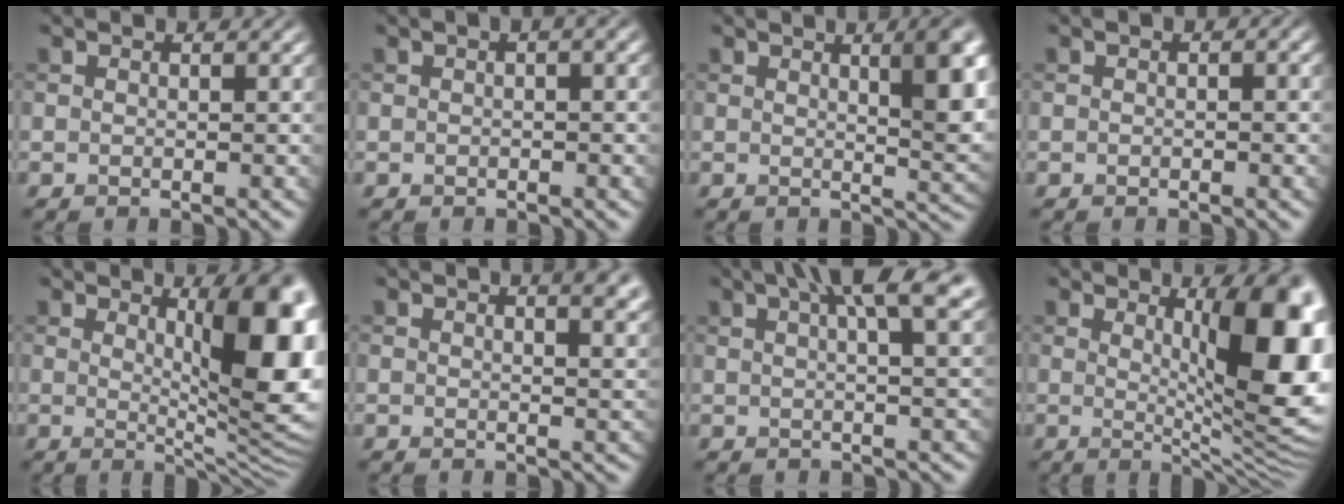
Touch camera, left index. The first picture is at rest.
{"total": 2.4, "force": [0.7, 0.5, 2.2], "torque": [-0.026, 0.008, 0.005]}
{"total": 6.9, "force": [2.2, 2.2, 6.2], "torque": [-0.049, 0.004, 0.028]}
{"total": 1.3, "force": [0.1, 0.6, 1.2], "torque": [-0.015, 0.003, 0.000]}
{"total": 11.0, "force": [2.2, 3.1, 10.4], "torque": [-0.117, -0.011, 0.039]}
{"total": 7.1, "force": [3.8, 3.2, 5.0], "torque": [-0.018, 0.034, 0.026]}
{"total": 10.1, "force": [5.4, 3.2, 8.0], "torque": [-0.072, 0.042, 0.049]}
{"total": 12.2, "force": [2.1, 3.7, 11.5], "torque": [-0.121, -0.007, 0.037]}